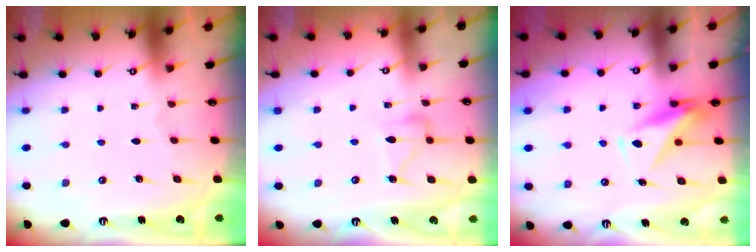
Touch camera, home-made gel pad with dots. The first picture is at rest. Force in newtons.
{"total": 8.8, "press": 8.8, "slide": 0.7}
{"total": 10.0, "press": 9.9, "slide": 1.7}